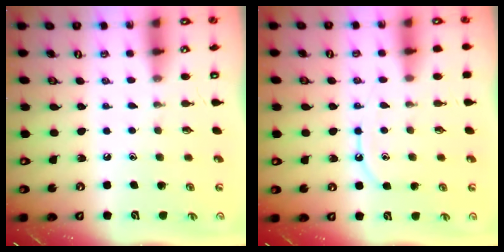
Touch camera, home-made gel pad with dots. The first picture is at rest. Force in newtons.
{"total": 7.5, "press": 7.5, "slide": 0.8}